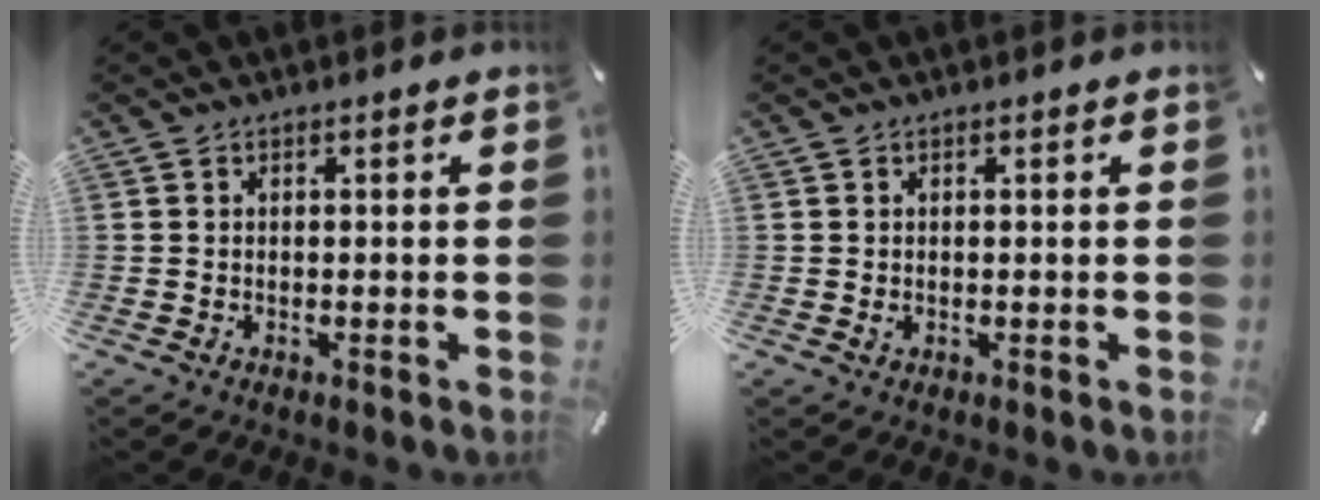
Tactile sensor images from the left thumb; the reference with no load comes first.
{"total": 0.8, "force": [0.1, 0.4, 0.7], "torque": [-0.013, 0.001, 0.000]}